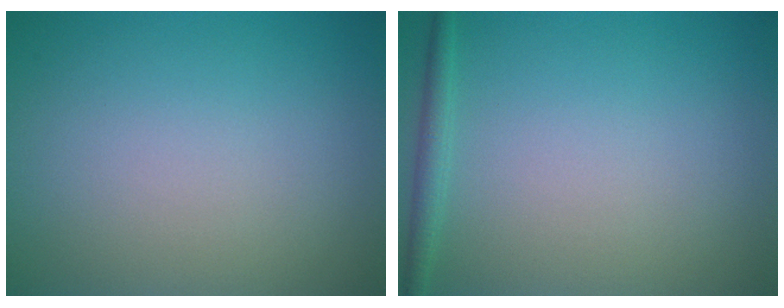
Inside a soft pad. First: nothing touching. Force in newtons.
{"total": 1.4, "press": 1.4, "slide": 0.1}